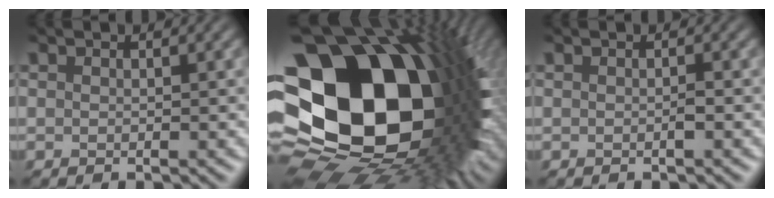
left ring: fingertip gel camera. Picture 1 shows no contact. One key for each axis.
{"total": 21.1, "fx": -0.4, "fy": 15.4, "fz": 14.3, "tx": -0.261, "ty": -0.042, "tz": 0.029}
{"total": 0.9, "fx": -0.8, "fy": 0.0, "fz": 0.4, "tx": -0.009, "ty": -0.008, "tz": -0.016}